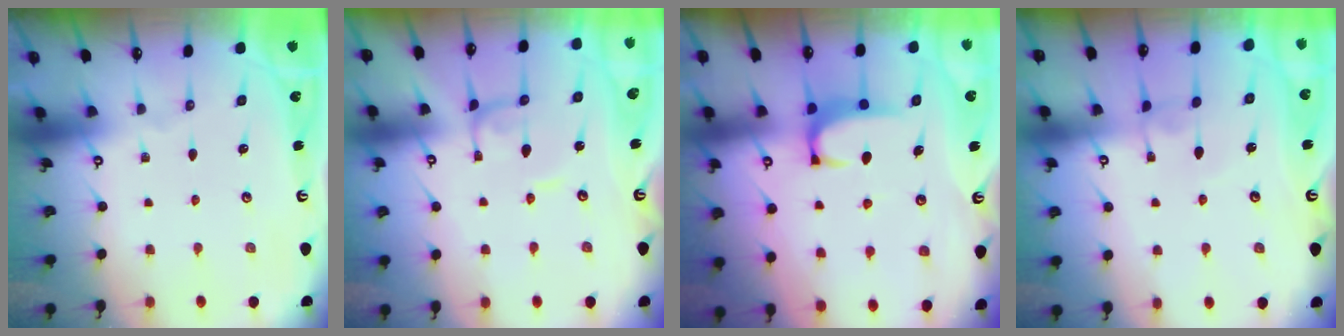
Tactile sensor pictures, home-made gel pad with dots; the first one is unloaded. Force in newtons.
{"total": 1.7, "press": 1.7, "slide": 0.1}
{"total": 2.0, "press": 1.9, "slide": 0.5}
{"total": 1.6, "press": 1.5, "slide": 0.2}